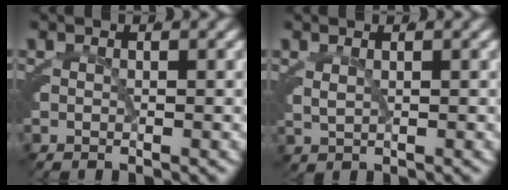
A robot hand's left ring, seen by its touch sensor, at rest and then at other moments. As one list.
[{"total": 1.0, "force": [0.8, 0.4, 0.5], "torque": [-0.015, -0.007, 0.026]}]